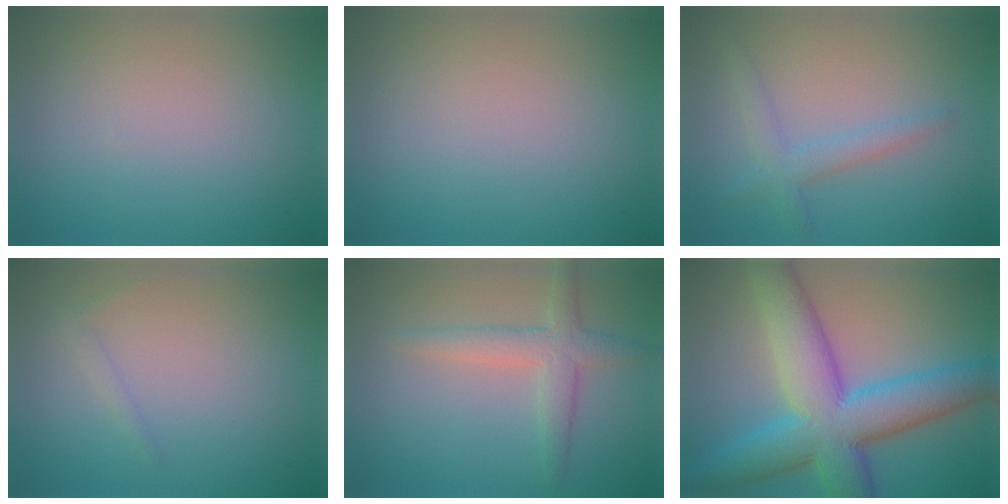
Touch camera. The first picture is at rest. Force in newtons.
{"total": 0.0}
{"total": 2.6, "press": 2.6, "slide": 0.1}
{"total": 0.8, "press": 0.8, "slide": 0.1}
{"total": 3.2, "press": 3.2, "slide": 0.2}
{"total": 11.8, "press": 11.8, "slide": 0.1}